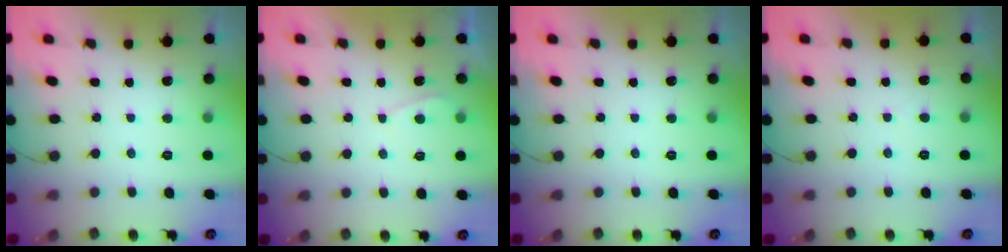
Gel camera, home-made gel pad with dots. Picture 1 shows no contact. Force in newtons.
{"total": 2.8, "press": 2.7, "slide": 0.3}
{"total": 0.0}
{"total": 2.7, "press": 2.7, "slide": 0.2}